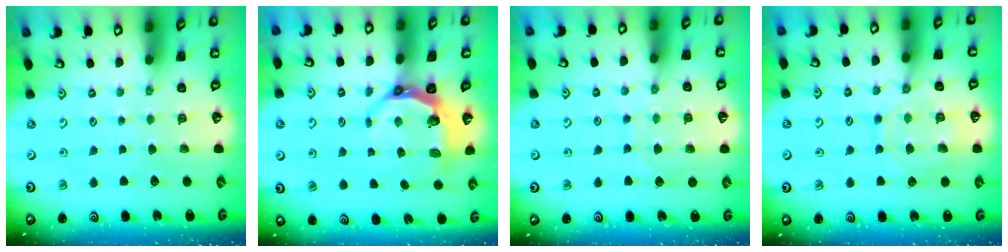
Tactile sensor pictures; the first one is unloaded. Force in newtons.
{"total": 7.1, "press": 6.1, "slide": 3.6}
{"total": 7.9, "press": 7.9, "slide": 0.6}
{"total": 10.7, "press": 10.7, "slide": 1.0}